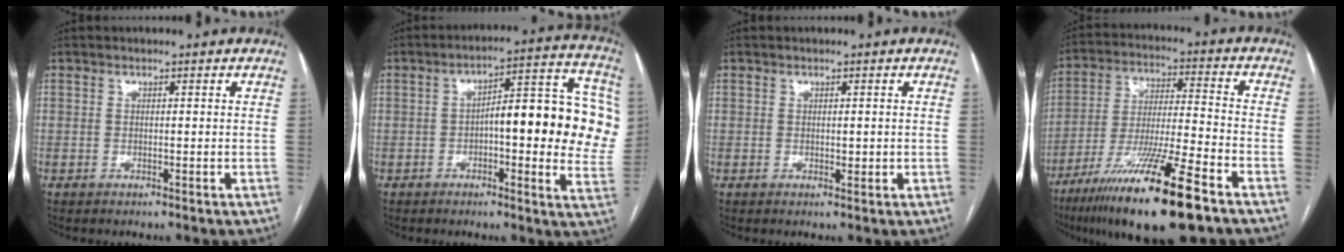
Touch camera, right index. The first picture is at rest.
{"total": 18.1, "force": [0.5, 5.0, 17.4], "torque": [-0.191, 0.039, 0.007]}
{"total": 1.1, "force": [0.1, 0.6, 0.9], "torque": [-0.011, -0.003, 0.003]}
{"total": 19.4, "force": [-12.0, 1.2, 15.2], "torque": [-0.266, -0.045, -0.211]}